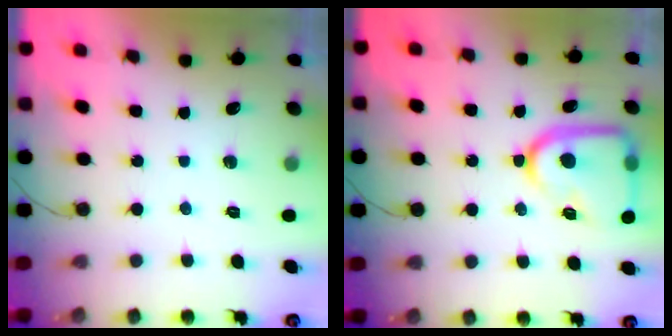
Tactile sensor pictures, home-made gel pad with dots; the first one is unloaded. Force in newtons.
{"total": 18.3, "press": 18.2, "slide": 1.6}